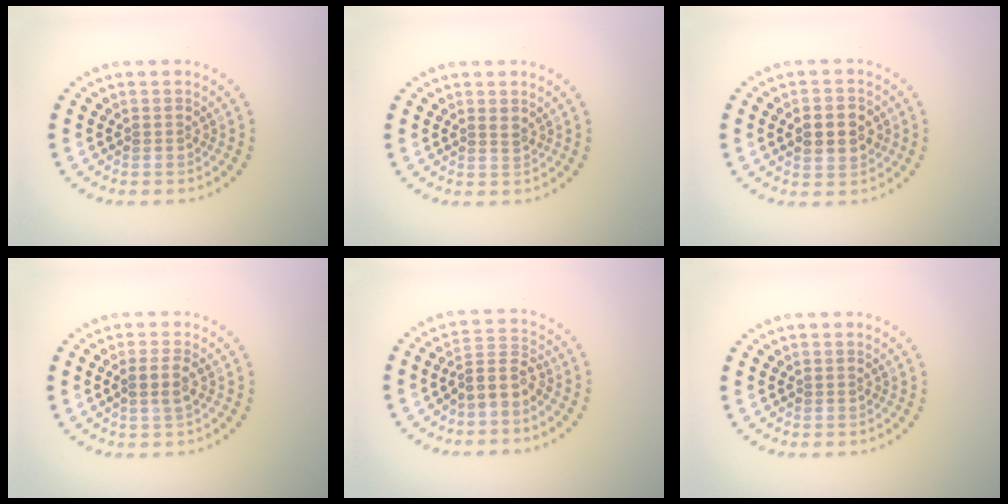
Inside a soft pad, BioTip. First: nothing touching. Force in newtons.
{"total": 0.5, "press": 0.3, "slide": 0.4}
{"total": 4.1, "press": 4.1, "slide": 0.1}
{"total": 1.7, "press": 1.4, "slide": 1.0}
{"total": 2.8, "press": 2.1, "slide": 1.9}
{"total": 0.0}